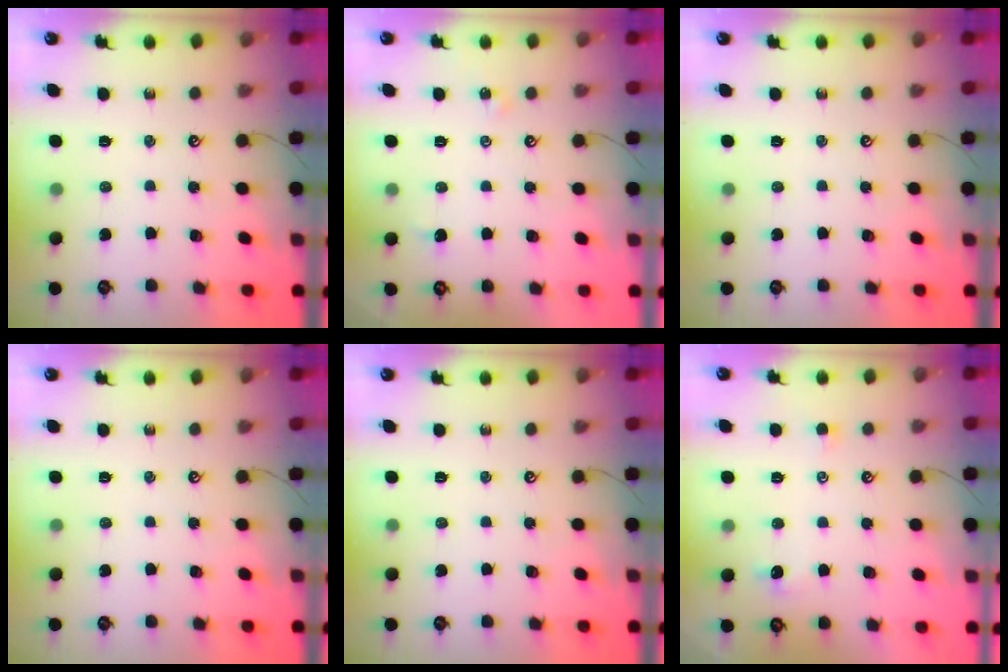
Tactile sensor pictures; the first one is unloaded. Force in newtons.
{"total": 3.0, "press": 2.9, "slide": 0.5}
{"total": 0.0}
{"total": 0.0}
{"total": 0.0}
{"total": 0.6, "press": 0.2, "slide": 0.6}